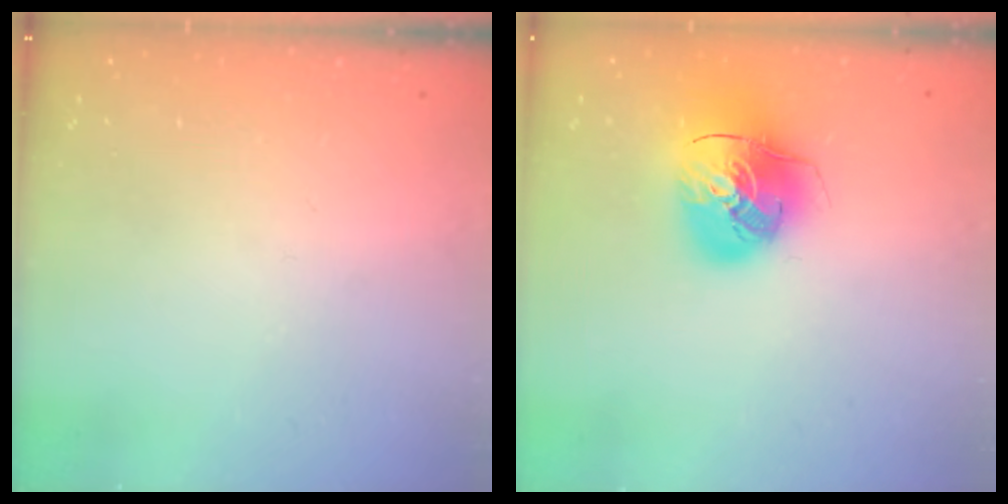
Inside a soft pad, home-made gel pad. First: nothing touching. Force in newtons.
{"total": 14.7, "press": 14.5, "slide": 2.4}